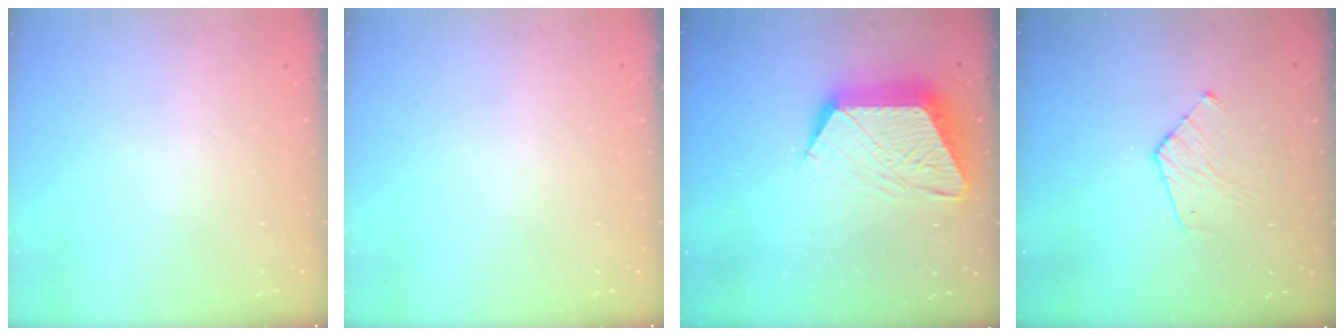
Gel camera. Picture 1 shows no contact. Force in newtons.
{"total": 0.0}
{"total": 14.1, "press": 14.1, "slide": 0.9}
{"total": 6.6, "press": 6.6, "slide": 0.4}